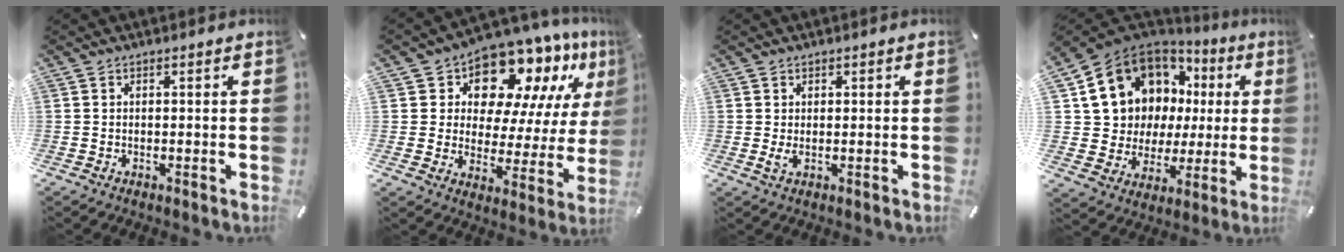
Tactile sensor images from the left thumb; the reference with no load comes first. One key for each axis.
{"total": 14.5, "fx": 11.6, "fy": 7.1, "fz": 5.0, "tx": -0.082, "ty": -0.102, "tz": 0.198}
{"total": 1.7, "fx": 0.2, "fy": 0.9, "fz": 1.4, "tx": -0.018, "ty": -0.003, "tz": 0.002}
{"total": 15.0, "fx": 6.2, "fy": 12.5, "fz": 5.4, "tx": -0.105, "ty": -0.050, "tz": 0.136}